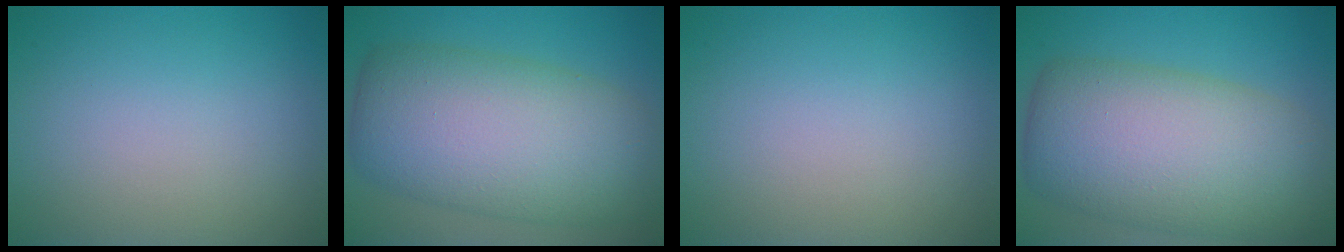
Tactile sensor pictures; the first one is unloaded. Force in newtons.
{"total": 11.9, "press": 11.9, "slide": 0.4}
{"total": 0.0}
{"total": 12.0, "press": 12.0, "slide": 0.5}